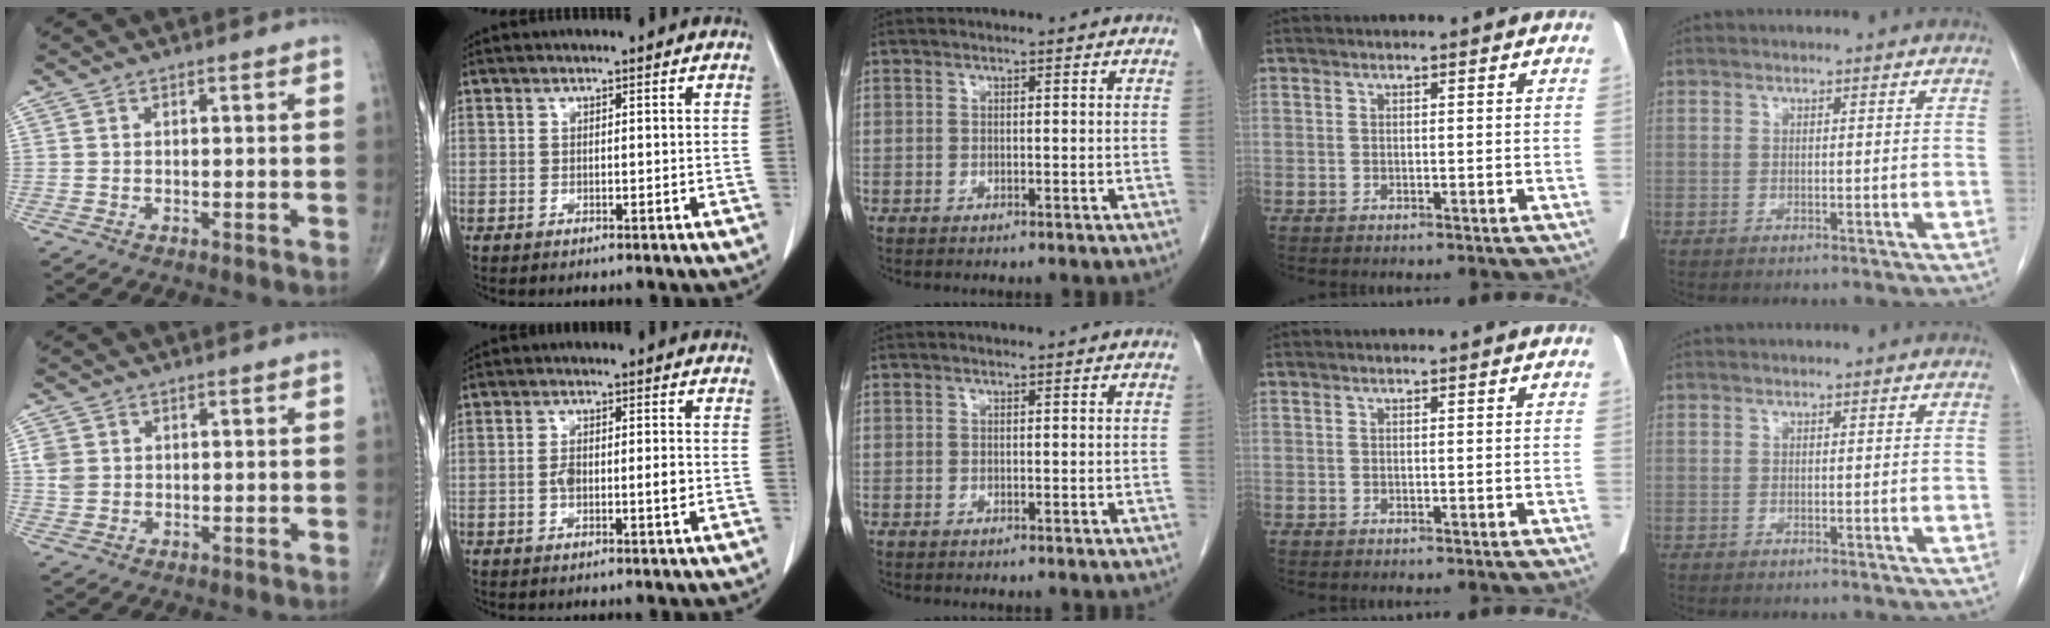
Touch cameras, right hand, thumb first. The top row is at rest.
{"thumb": {"total": 3.0, "force": [0.5, 2.6, 1.5], "torque": [-0.022, 0.003, 0.013]}, "index": {"total": 4.5, "force": [-0.7, 1.4, 4.3], "torque": [-0.081, 0.003, -0.011]}}